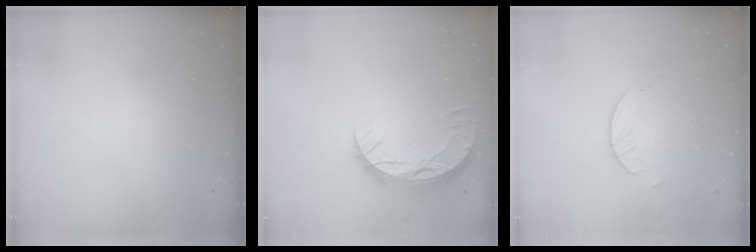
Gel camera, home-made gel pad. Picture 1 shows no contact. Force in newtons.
{"total": 10.3, "press": 10.2, "slide": 0.8}
{"total": 2.8, "press": 2.7, "slide": 0.3}